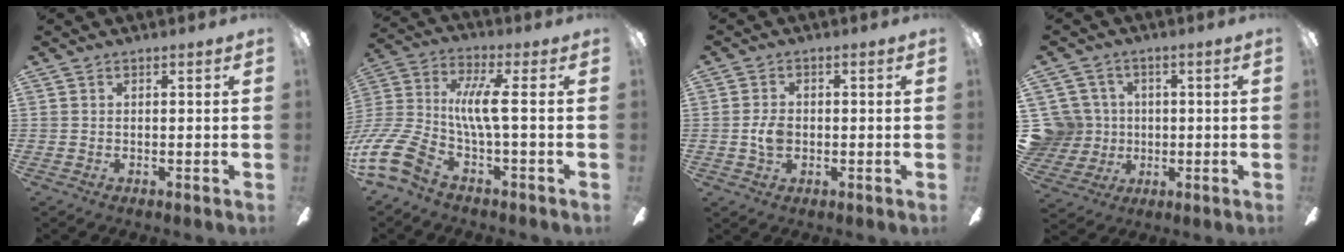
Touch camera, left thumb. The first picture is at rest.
{"total": 14.3, "force": [-3.2, 5.3, 12.9], "torque": [-0.295, -0.004, -0.064]}
{"total": 4.0, "force": [-0.4, 2.8, 2.9], "torque": [-0.058, 0.005, -0.009]}
{"total": 10.2, "force": [1.0, 9.9, 2.2], "torque": [-0.090, -0.001, 0.030]}